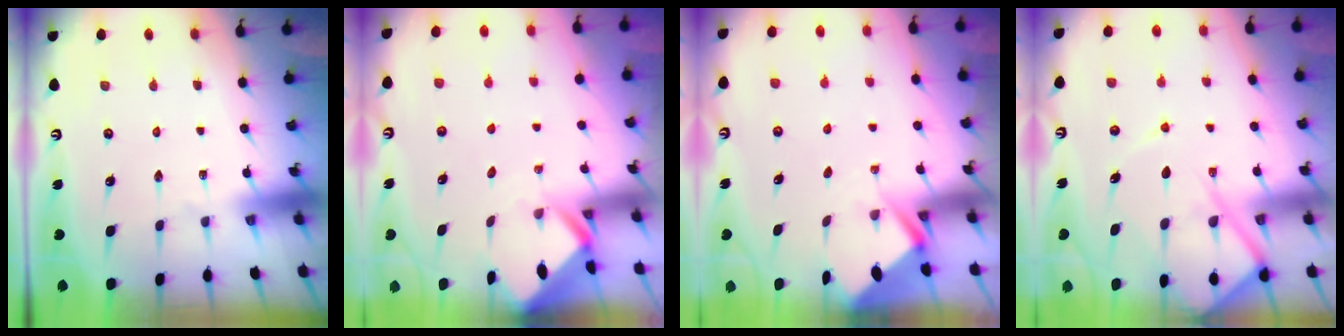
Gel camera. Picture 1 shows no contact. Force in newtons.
{"total": 2.4, "press": 2.4, "slide": 0.1}
{"total": 2.9, "press": 2.9, "slide": 0.4}
{"total": 13.5, "press": 13.4, "slide": 1.1}